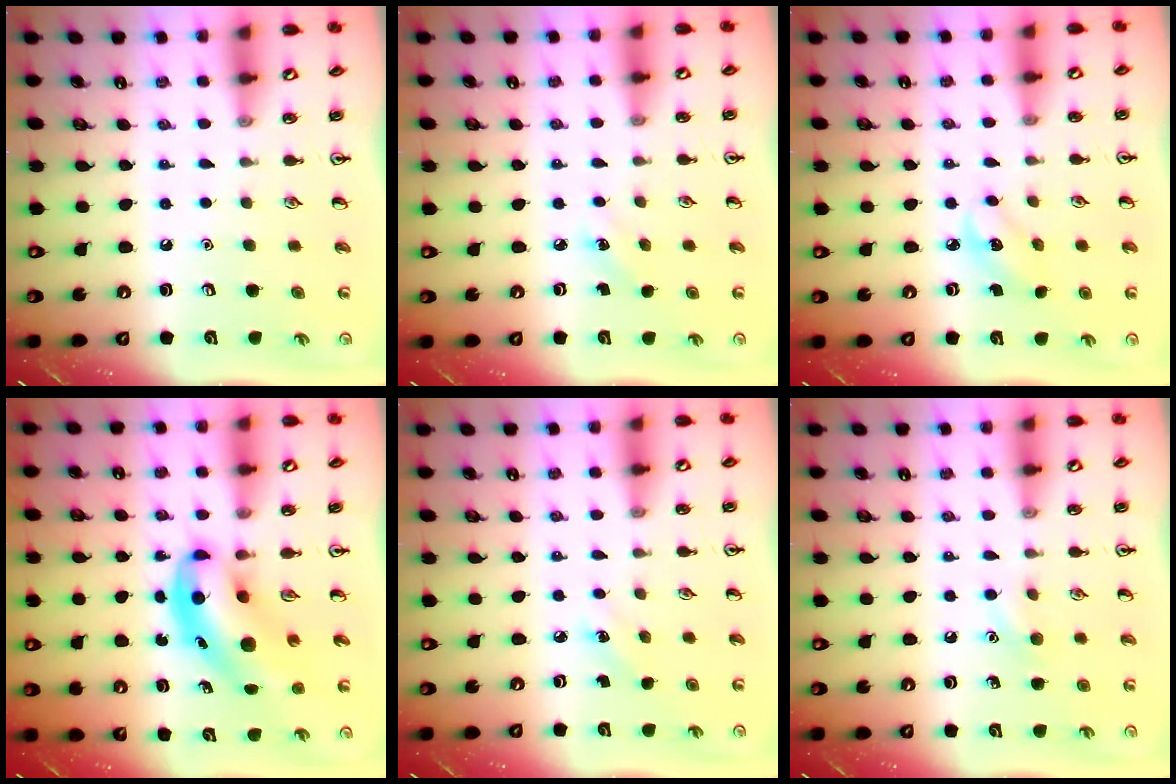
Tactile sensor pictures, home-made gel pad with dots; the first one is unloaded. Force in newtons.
{"total": 2.5, "press": 2.3, "slide": 0.9}
{"total": 2.8, "press": 2.7, "slide": 0.8}
{"total": 8.2, "press": 7.8, "slide": 2.4}
{"total": 2.5, "press": 2.3, "slide": 0.9}
{"total": 5.7, "press": 5.5, "slide": 1.5}